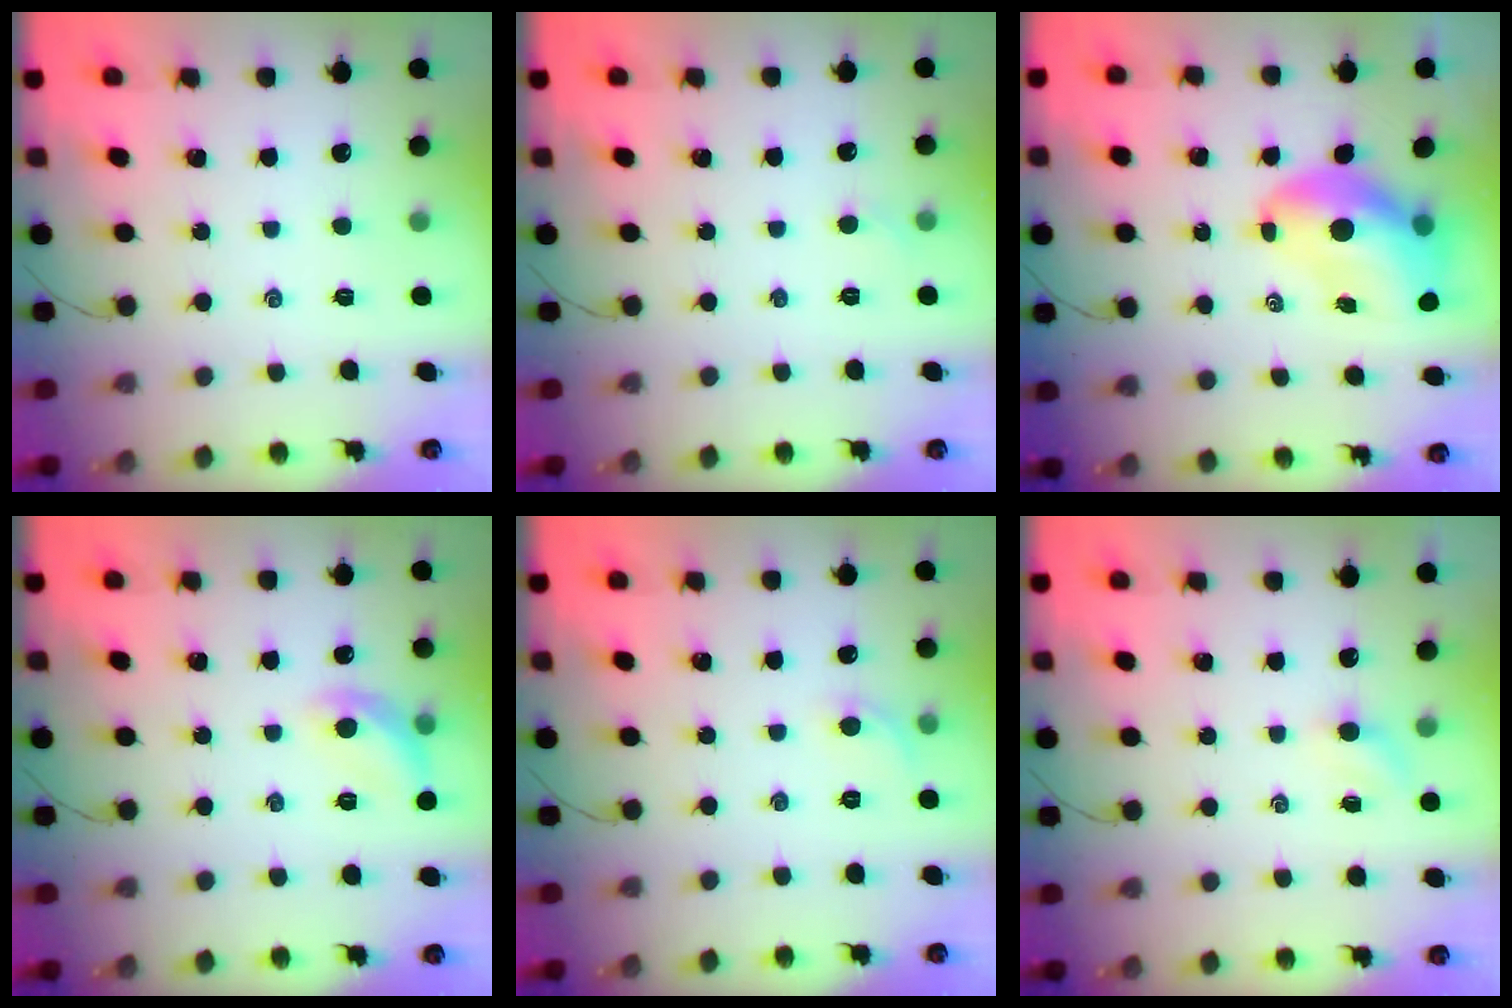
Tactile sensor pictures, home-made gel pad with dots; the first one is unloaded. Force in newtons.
{"total": 2.7, "press": 2.5, "slide": 0.9}
{"total": 10.1, "press": 9.6, "slide": 2.9}
{"total": 8.9, "press": 8.9, "slide": 0.4}
{"total": 4.2, "press": 3.9, "slide": 1.4}
{"total": 3.3, "press": 3.1, "slide": 0.9}